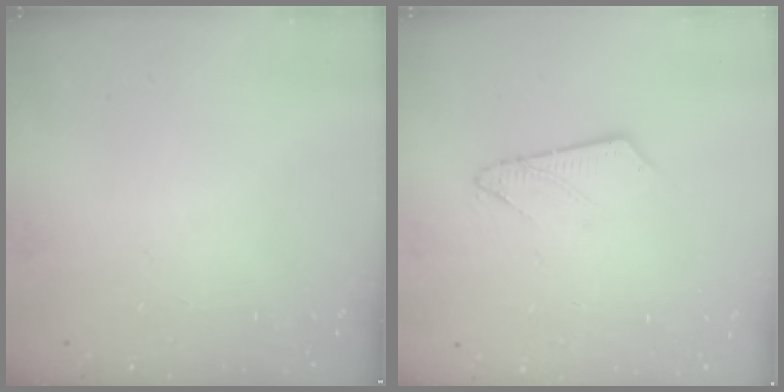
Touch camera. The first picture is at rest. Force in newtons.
{"total": 5.8, "press": 5.8, "slide": 0.3}